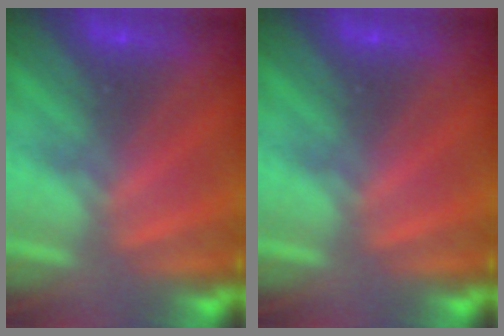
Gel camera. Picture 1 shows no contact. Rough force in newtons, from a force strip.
{"total": 0.0}